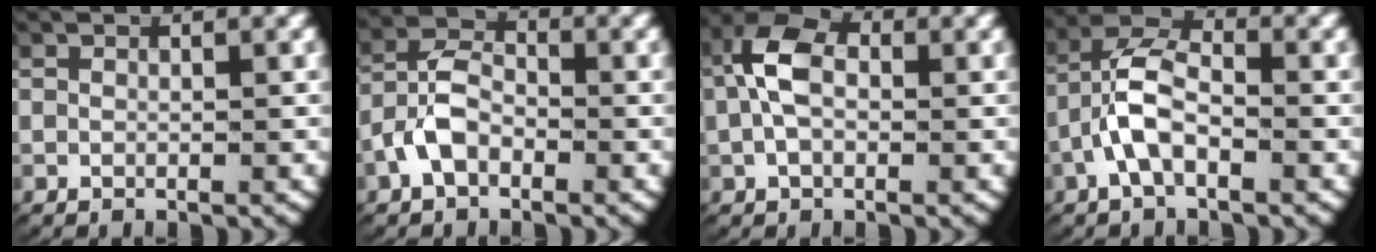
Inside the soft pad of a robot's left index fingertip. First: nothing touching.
{"total": 4.8, "force": [-1.8, 3.5, 2.7], "torque": [-0.056, -0.006, -0.033]}
{"total": 4.7, "force": [0.6, 2.8, 3.6], "torque": [-0.077, 0.008, 0.006]}
{"total": 5.2, "force": [-0.2, 3.4, 3.9], "torque": [-0.081, 0.000, -0.015]}